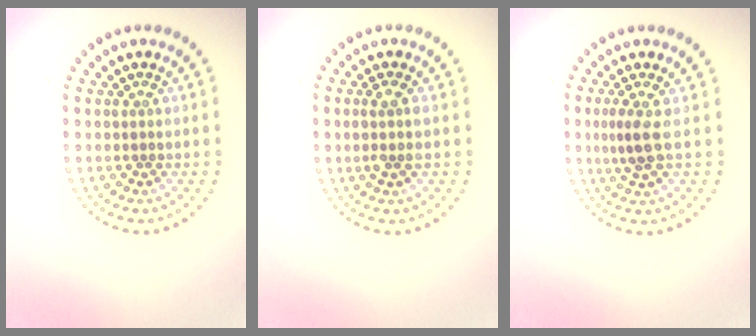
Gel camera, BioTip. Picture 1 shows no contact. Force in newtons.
{"total": 1.8, "press": 1.5, "slide": 0.9}
{"total": 2.2, "press": 1.5, "slide": 1.6}